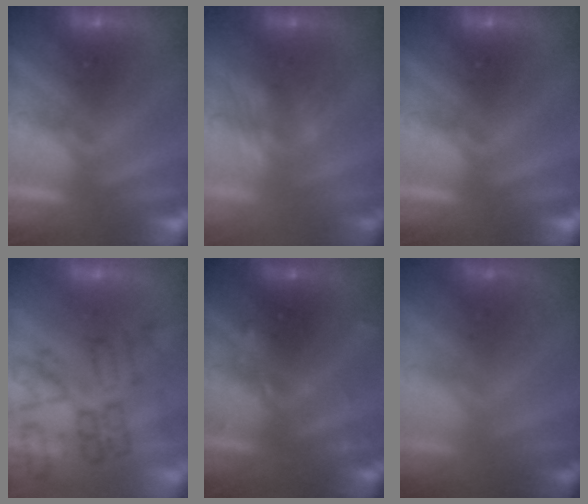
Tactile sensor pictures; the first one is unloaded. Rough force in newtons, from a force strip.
{"total": 2.9}
{"total": 0.0}
{"total": 4.7}
{"total": 2.4}
{"total": 1.7}